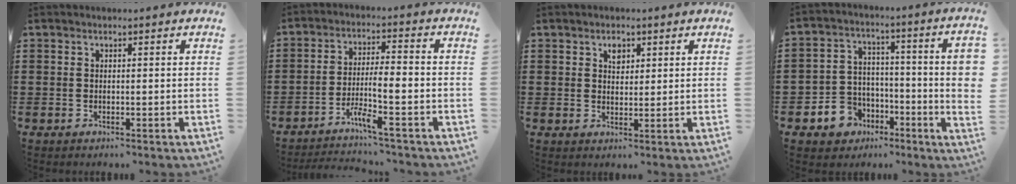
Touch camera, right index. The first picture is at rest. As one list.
[{"total": 5.5, "force": [-3.7, 0.8, 4.0], "torque": [-0.078, -0.004, -0.071]}, {"total": 2.3, "force": [1.2, 1.4, 1.3], "torque": [-0.022, 0.002, 0.020]}, {"total": 7.2, "force": [-3.5, 5.0, 3.8], "torque": [-0.081, 0.025, -0.065]}]